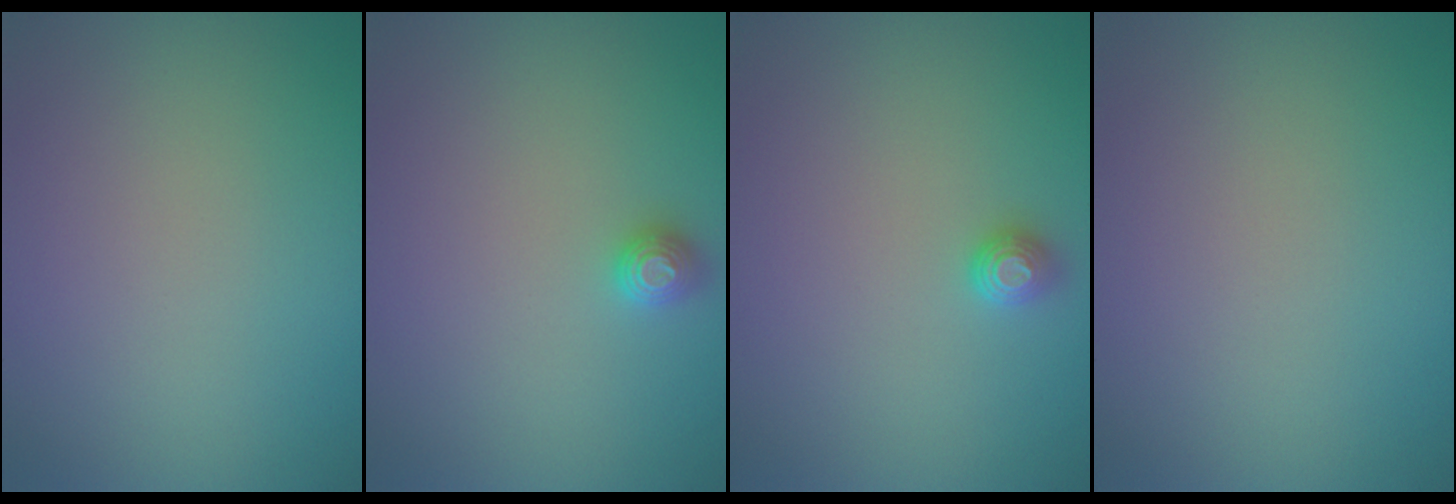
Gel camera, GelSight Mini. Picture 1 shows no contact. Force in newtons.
{"total": 1.1, "press": 1.1, "slide": 0.2}
{"total": 1.2, "press": 1.1, "slide": 0.4}
{"total": 0.0}